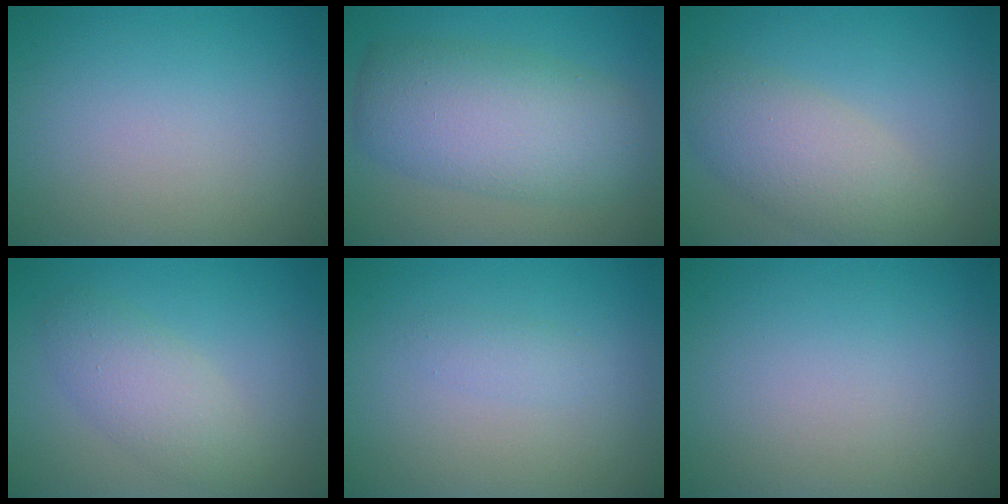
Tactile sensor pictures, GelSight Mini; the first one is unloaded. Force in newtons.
{"total": 8.0, "press": 8.0, "slide": 0.3}
{"total": 4.9, "press": 4.9, "slide": 0.4}
{"total": 3.3, "press": 3.3, "slide": 0.3}
{"total": 1.0, "press": 1.0, "slide": 0.1}
{"total": 0.0}